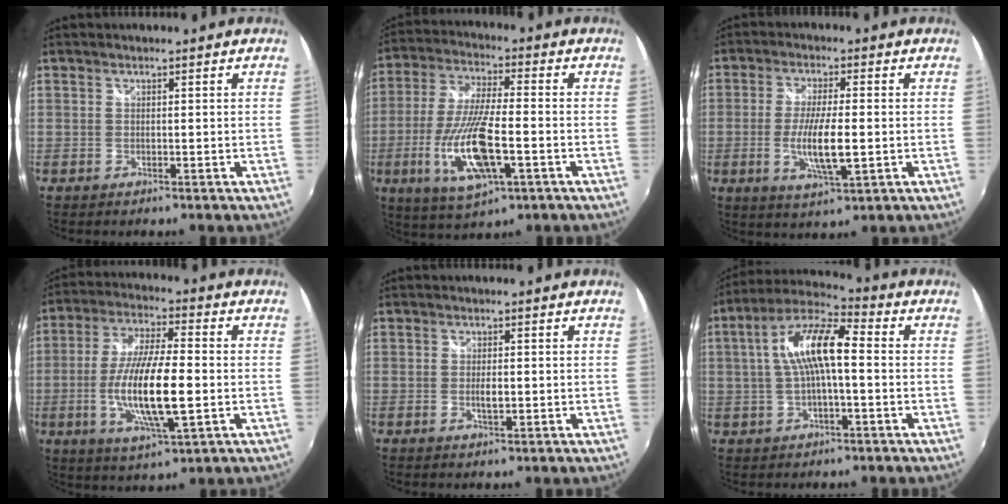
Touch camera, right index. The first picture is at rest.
{"total": 15.8, "force": [-4.9, 4.7, 14.3], "torque": [-0.301, -0.020, -0.087]}
{"total": 8.6, "force": [-1.5, 1.6, 8.3], "torque": [-0.159, -0.015, -0.026]}
{"total": 15.0, "force": [-2.7, 3.2, 14.4], "torque": [-0.283, -0.013, -0.049]}
{"total": 1.8, "force": [-0.2, 0.7, 1.7], "torque": [-0.030, -0.004, -0.002]}
{"total": 11.9, "force": [0.5, 3.5, 11.4], "torque": [-0.219, 0.022, 0.005]}